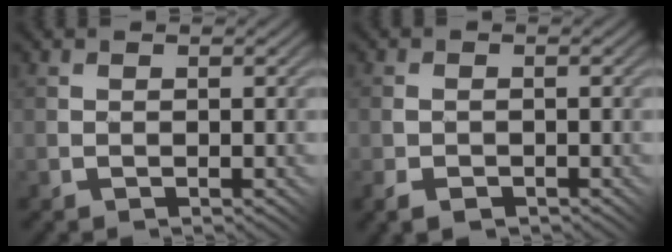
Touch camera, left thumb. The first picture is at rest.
{"total": 1.7, "force": [-1.0, 0.9, 1.0], "torque": [-0.021, -0.001, -0.024]}